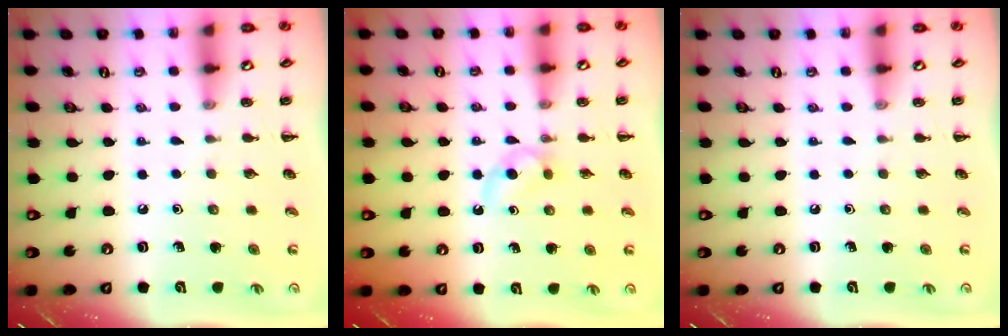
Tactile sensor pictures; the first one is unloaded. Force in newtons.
{"total": 3.0, "press": 2.8, "slide": 1.1}
{"total": 0.0}